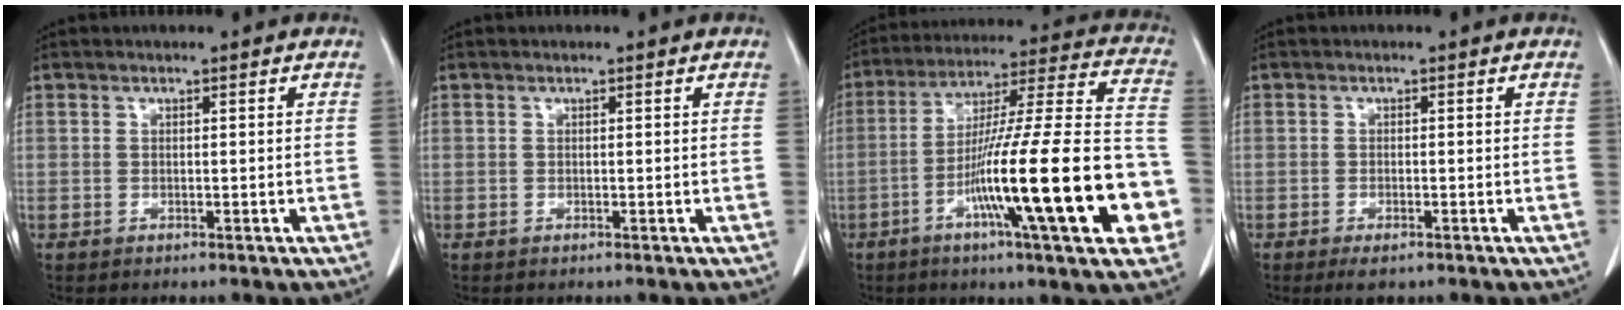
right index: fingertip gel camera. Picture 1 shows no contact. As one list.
[{"total": 0.0}, {"total": 25.5, "force": [-8.4, 1.4, 24.1], "torque": [-0.330, -0.007, -0.138]}, {"total": 2.4, "force": [-1.5, 0.8, 1.7], "torque": [-0.029, -0.004, -0.017]}]